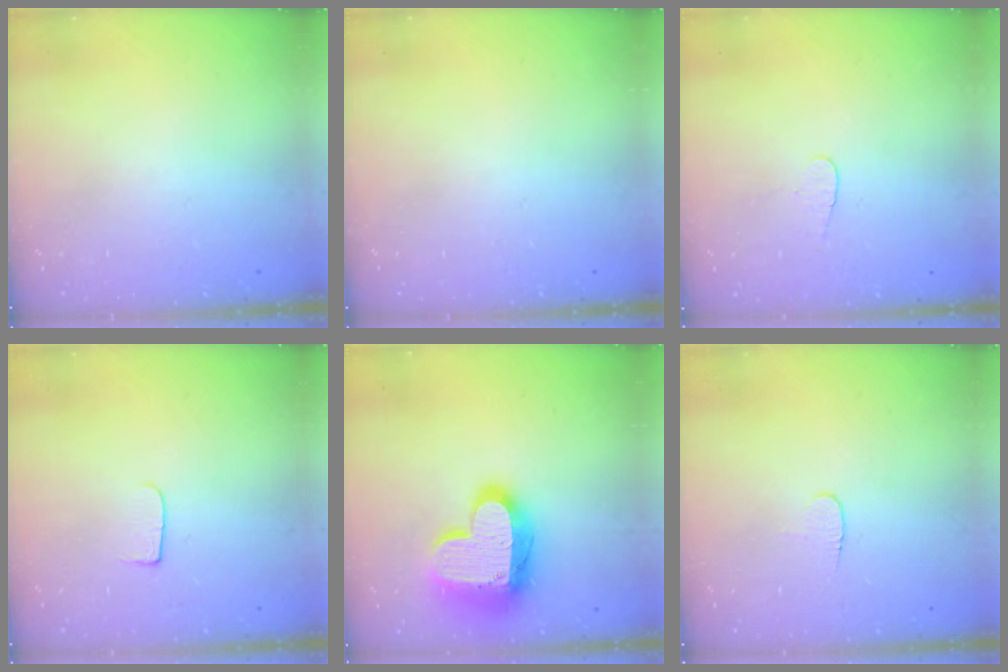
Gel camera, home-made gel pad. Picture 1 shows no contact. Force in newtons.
{"total": 0.0}
{"total": 3.7, "press": 3.7, "slide": 0.4}
{"total": 5.3, "press": 5.2, "slide": 0.6}
{"total": 20.0, "press": 20.0, "slide": 1.6}
{"total": 4.0, "press": 4.0, "slide": 0.4}